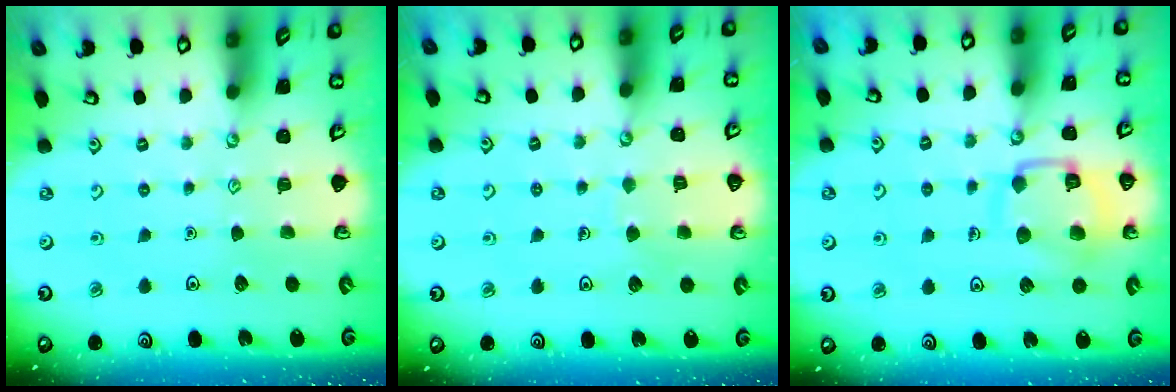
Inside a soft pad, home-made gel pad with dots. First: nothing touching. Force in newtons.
{"total": 4.3, "press": 4.2, "slide": 0.4}
{"total": 12.2, "press": 12.2, "slide": 0.9}